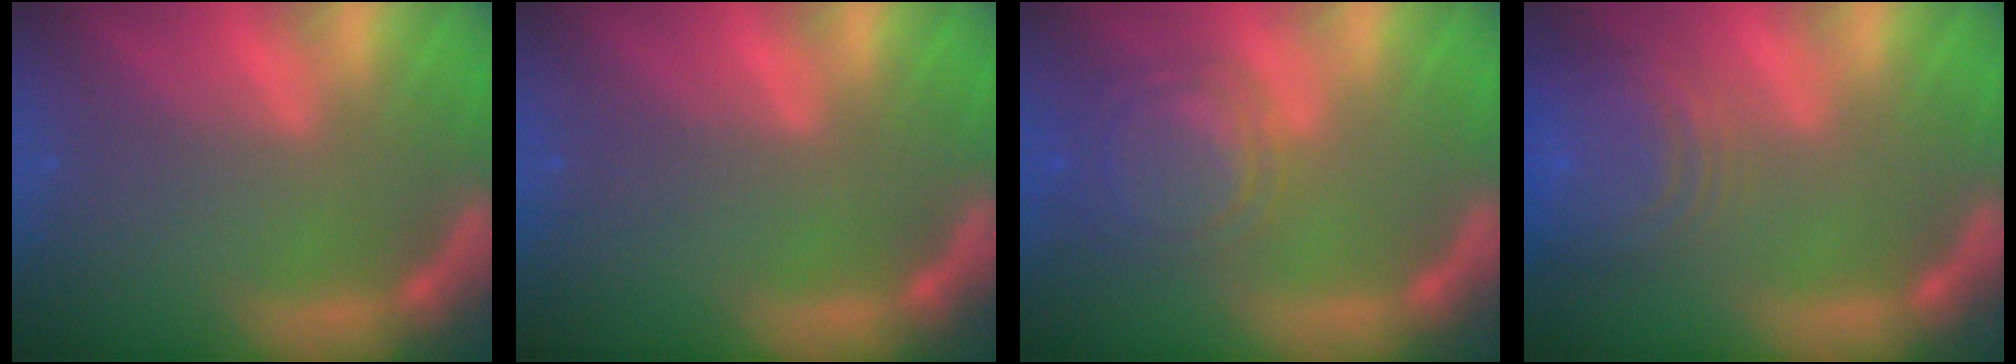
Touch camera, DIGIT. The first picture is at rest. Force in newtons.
{"total": 0.0}
{"total": 6.5}
{"total": 9.1}